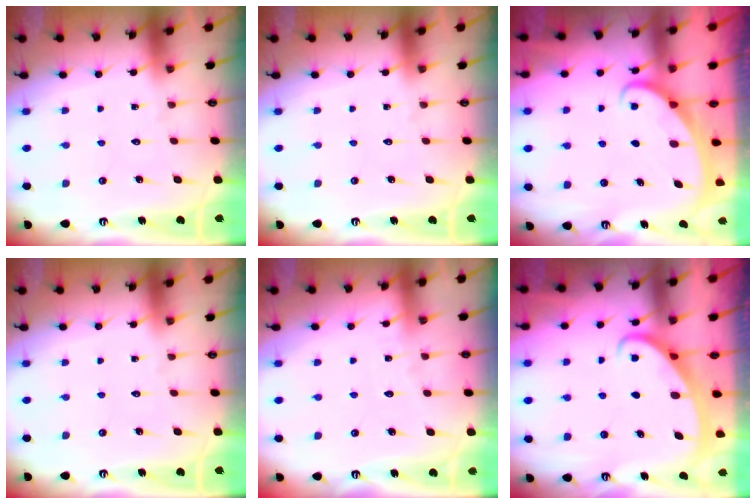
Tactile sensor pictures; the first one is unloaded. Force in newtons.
{"total": 0.0}
{"total": 2.1, "press": 2.1, "slide": 0.1}
{"total": 0.0}
{"total": 2.2, "press": 2.1, "slide": 0.3}
{"total": 2.6, "press": 2.6, "slide": 0.4}